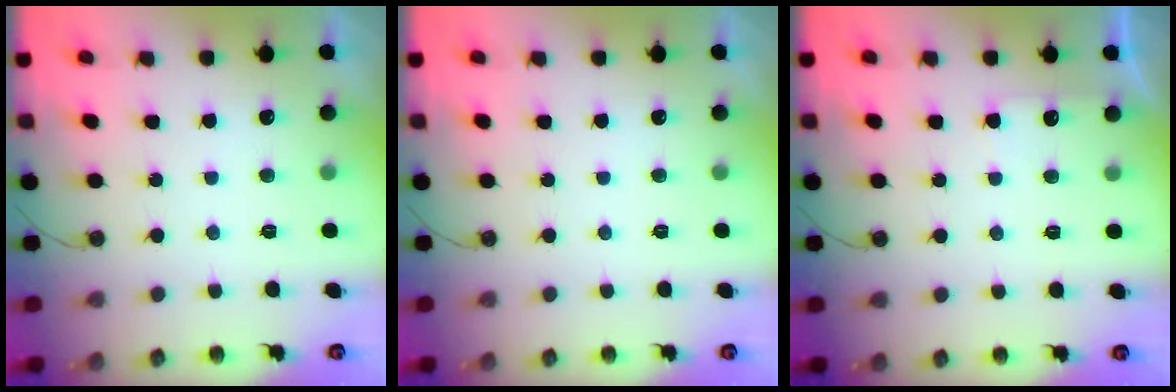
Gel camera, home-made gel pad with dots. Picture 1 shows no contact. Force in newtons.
{"total": 0.0}
{"total": 3.2, "press": 3.1, "slide": 0.5}